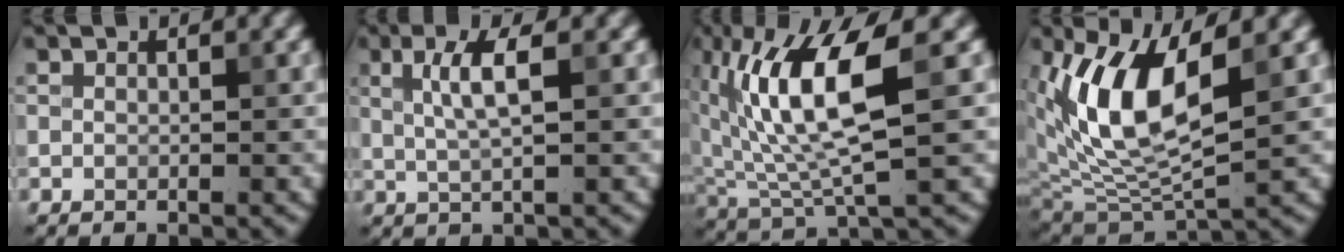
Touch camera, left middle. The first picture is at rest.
{"total": 3.3, "force": [0.8, 0.7, 3.2], "torque": [-0.062, 0.000, 0.016]}
{"total": 8.5, "force": [1.9, 2.4, 7.9], "torque": [-0.158, -0.002, 0.038]}
{"total": 8.9, "force": [2.7, 3.8, 7.6], "torque": [-0.158, -0.014, 0.053]}